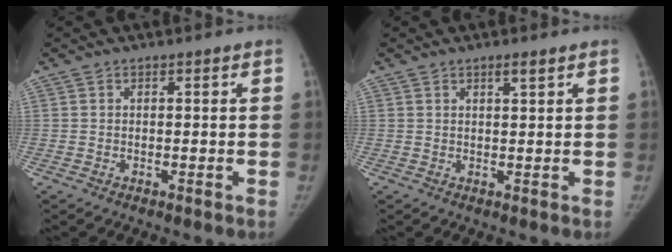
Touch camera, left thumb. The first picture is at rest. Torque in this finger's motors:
{"motor_torque": [0.39, -0.25, 0.78, -0.38, 0.20]}